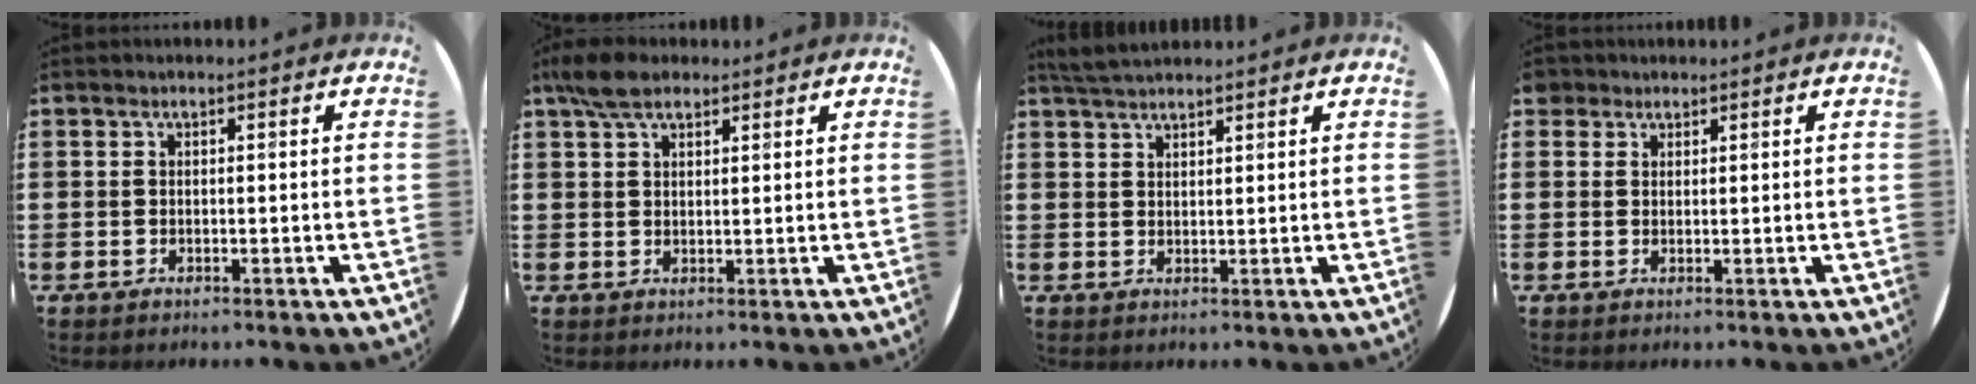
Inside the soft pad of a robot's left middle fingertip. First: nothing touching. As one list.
[{"total": 4.6, "force": [3.5, 2.1, 2.3], "torque": [-0.044, 0.003, 0.064]}, {"total": 3.1, "force": [2.9, 0.6, 0.9], "torque": [-0.024, 0.000, 0.056]}, {"total": 1.6, "force": [1.3, 0.9, 0.1], "torque": [0.003, 0.001, 0.025]}]